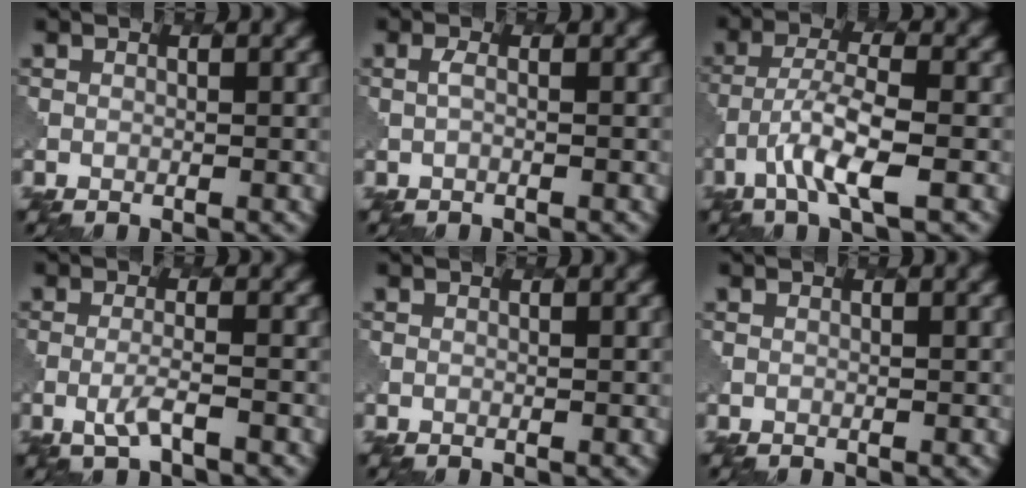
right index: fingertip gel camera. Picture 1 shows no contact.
{"total": 0.6, "force": [-0.1, 0.2, 0.6], "torque": [-0.014, -0.002, -0.003]}
{"total": 4.7, "force": [-2.1, 1.0, 4.1], "torque": [-0.080, 0.003, -0.043]}
{"total": 2.1, "force": [-0.9, 0.4, 1.8], "torque": [-0.039, -0.002, -0.019]}
{"total": 0.0}
{"total": 0.0}